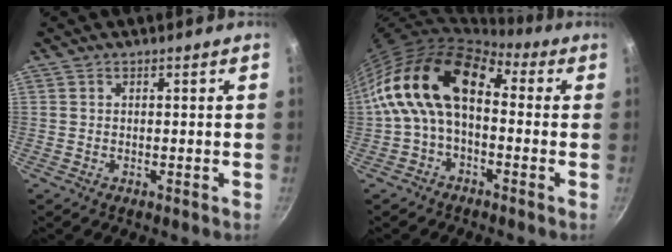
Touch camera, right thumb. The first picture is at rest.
{"total": 16.4, "force": [0.5, 10.1, 12.9], "torque": [-0.213, 0.040, -0.013]}